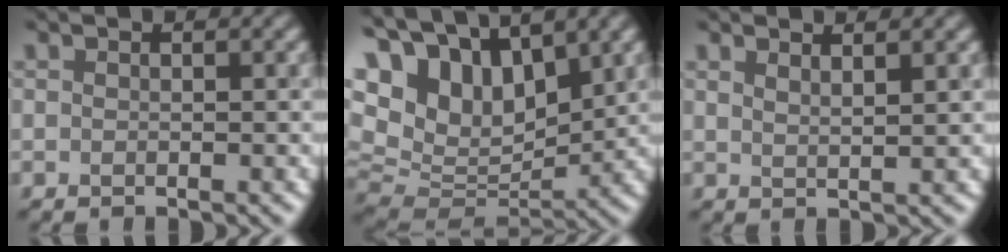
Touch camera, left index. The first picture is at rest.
{"total": 16.0, "force": [8.8, 8.7, 10.2], "torque": [-0.236, 0.057, 0.142]}
{"total": 2.0, "force": [1.5, 0.6, 1.3], "torque": [-0.004, 0.006, 0.014]}